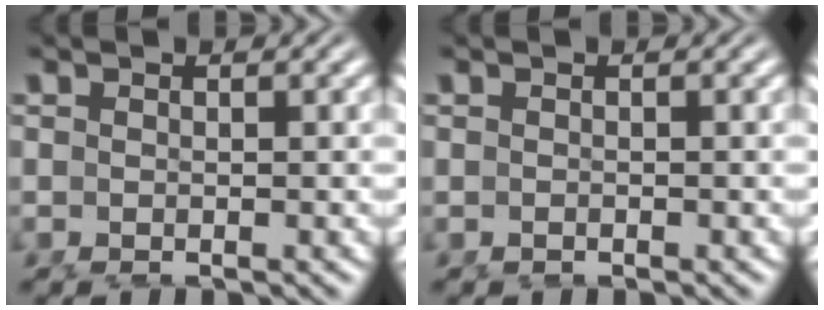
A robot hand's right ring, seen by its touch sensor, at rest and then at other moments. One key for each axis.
{"total": 0.7, "fx": -0.1, "fy": -0.7, "fz": -0.2, "tx": 0.007, "ty": 0.001, "tz": -0.002}